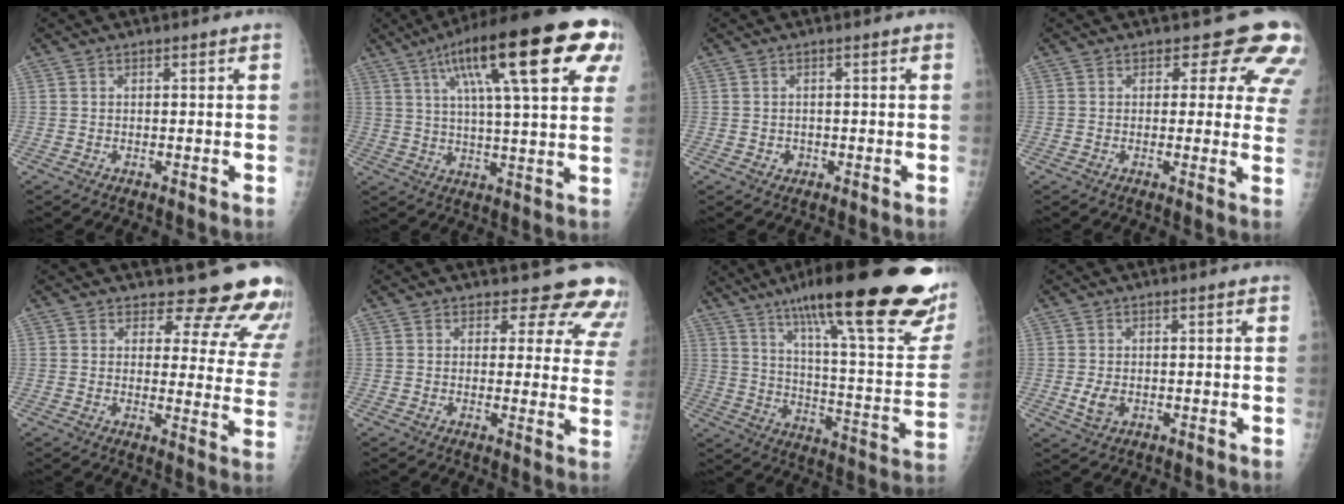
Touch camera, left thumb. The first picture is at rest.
{"total": 25.4, "force": [10.9, 6.0, 22.1], "torque": [-0.325, 0.015, 0.157]}
{"total": 1.2, "force": [-0.4, 1.1, 0.3], "torque": [0.001, 0.003, -0.003]}
{"total": 9.0, "force": [6.4, 4.8, 4.1], "torque": [0.002, -0.028, 0.045]}
{"total": 14.9, "force": [13.8, 4.7, 3.2], "torque": [0.011, -0.120, 0.139]}
{"total": 11.1, "force": [9.9, 4.8, 1.6], "torque": [0.037, -0.059, 0.080]}
{"total": 34.5, "force": [21.7, 6.8, 26.0], "torque": [-0.295, -0.054, 0.314]}
{"total": 2.9, "force": [-0.5, 1.9, 2.1], "torque": [-0.041, -0.005, -0.006]}